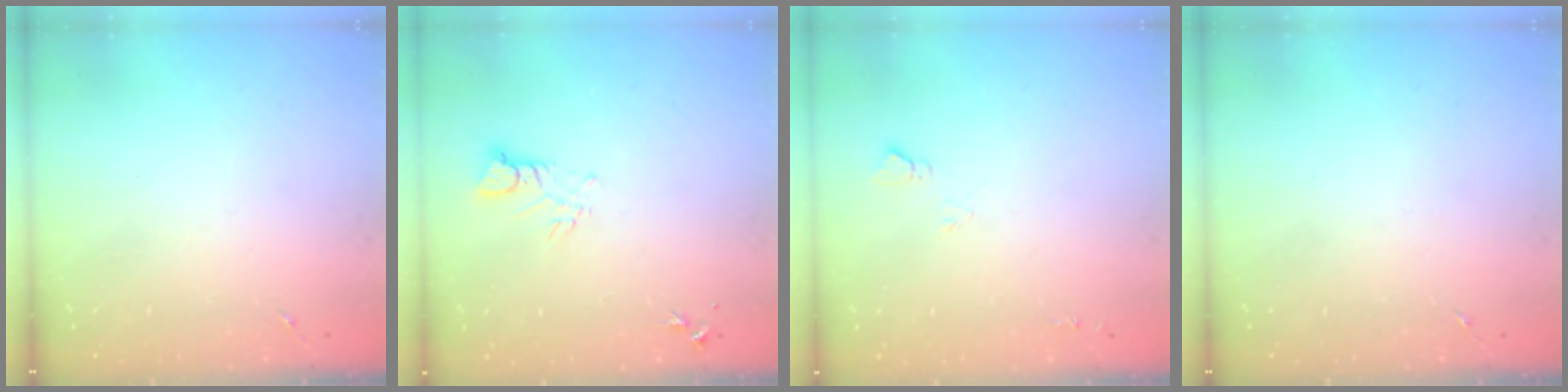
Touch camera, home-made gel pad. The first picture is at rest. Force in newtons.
{"total": 3.9, "press": 3.9, "slide": 0.4}
{"total": 4.9, "press": 4.9, "slide": 0.6}
{"total": 0.0}